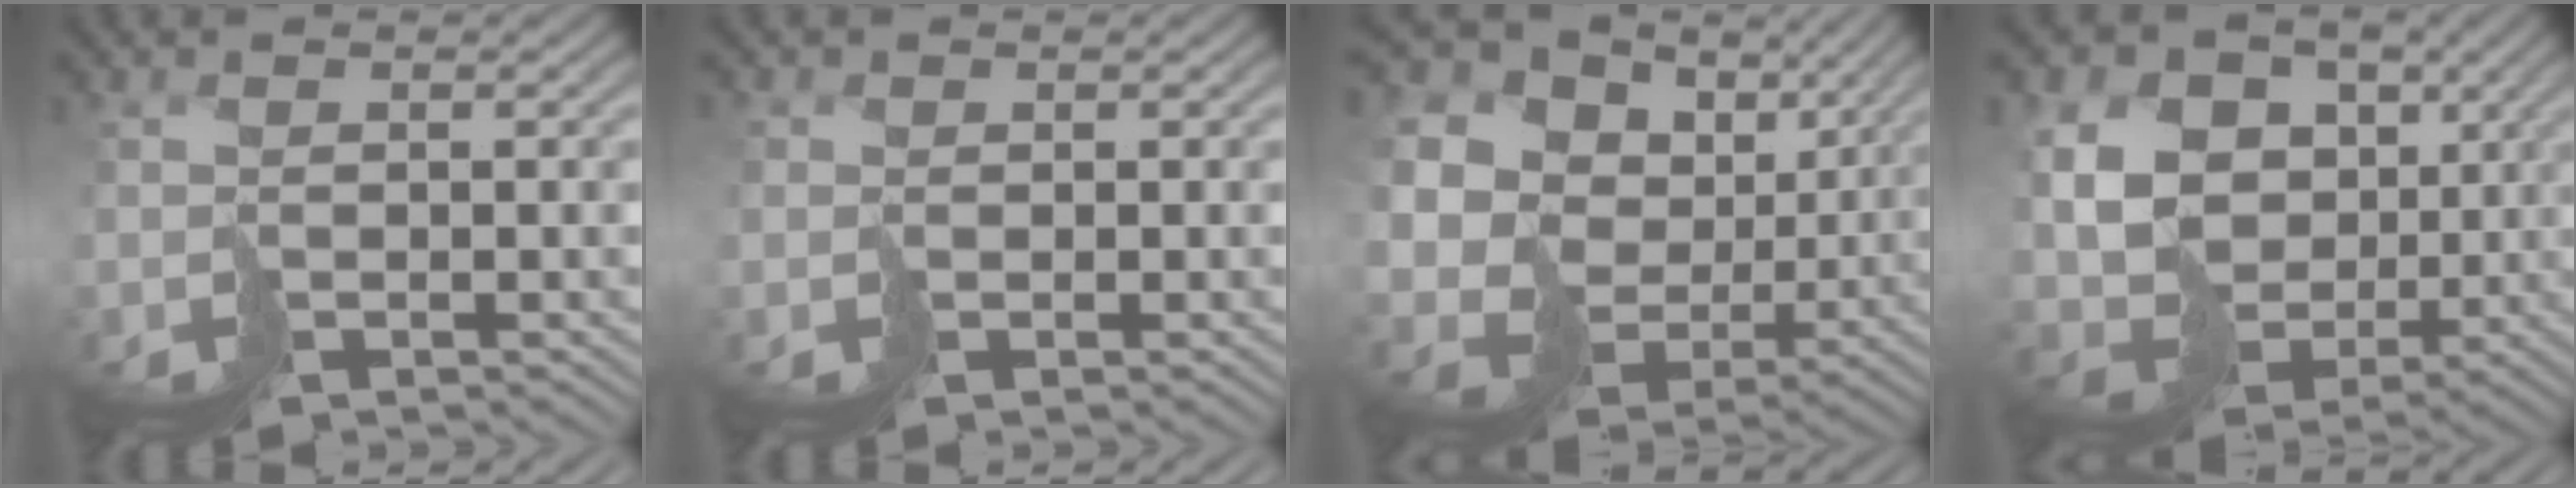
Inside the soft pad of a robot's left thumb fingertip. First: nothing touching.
{"total": 1.1, "force": [-0.1, 1.1, 0.1], "torque": [-0.005, -0.003, -0.002]}
{"total": 18.0, "force": [7.4, 13.7, 9.0], "torque": [-0.252, 0.028, 0.153]}
{"total": 13.4, "force": [3.1, 11.0, 7.0], "torque": [-0.186, 0.010, 0.067]}